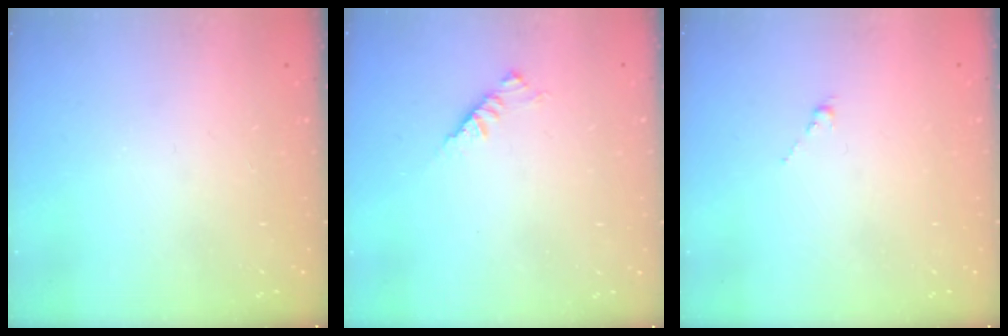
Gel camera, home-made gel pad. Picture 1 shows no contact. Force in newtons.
{"total": 2.9, "press": 2.8, "slide": 0.7}
{"total": 0.0}